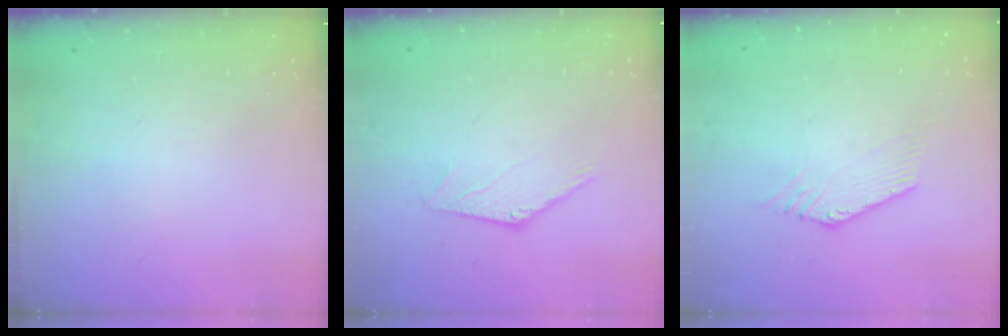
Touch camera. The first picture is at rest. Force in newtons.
{"total": 0.0}
{"total": 1.0, "press": 1.0, "slide": 0.1}